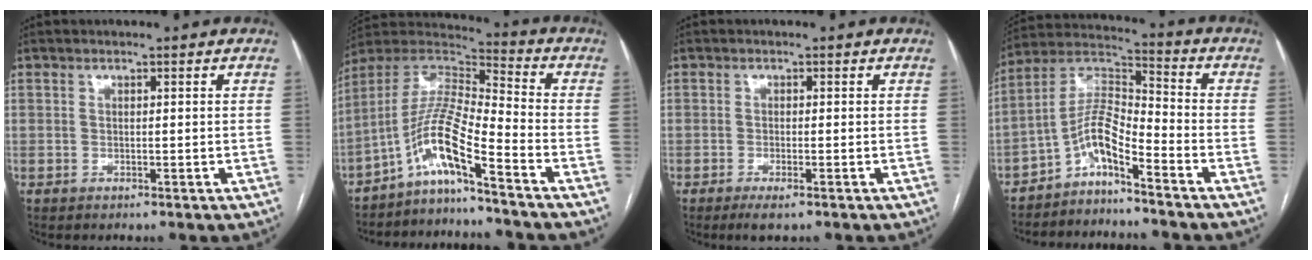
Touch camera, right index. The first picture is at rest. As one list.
[{"total": 10.7, "force": [-6.9, 0.4, 8.3], "torque": [-0.172, 0.018, -0.132]}, {"total": 2.6, "force": [-1.7, 0.4, 2.0], "torque": [-0.035, -0.005, -0.026]}, {"total": 8.0, "force": [-5.2, 1.3, 6.0], "torque": [-0.126, 0.023, -0.102]}]